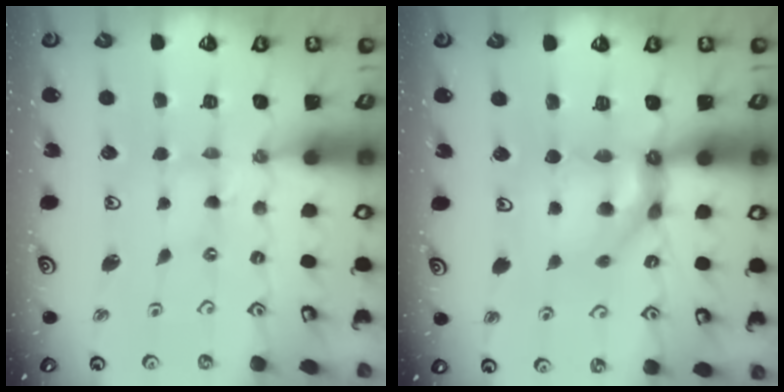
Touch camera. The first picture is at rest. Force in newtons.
{"total": 11.5, "press": 11.4, "slide": 1.6}